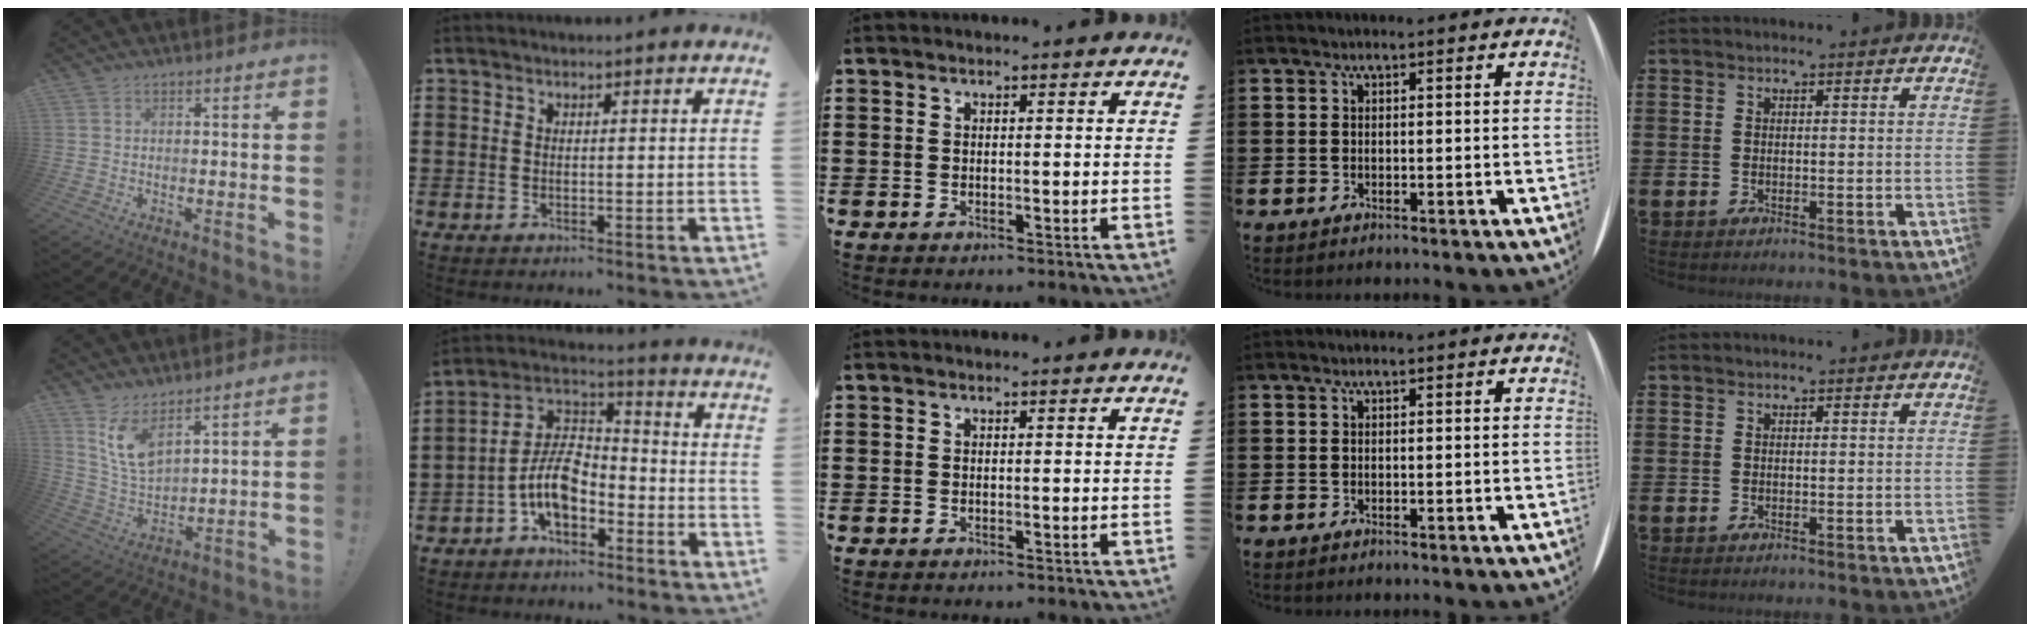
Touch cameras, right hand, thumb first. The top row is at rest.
{"thumb": {"total": 10.0, "force": [7.2, 4.0, 5.6], "torque": [-0.123, -0.043, 0.140]}, "index": {"total": 8.4, "force": [-4.0, 4.3, 6.1], "torque": [-0.147, -0.001, -0.083]}}